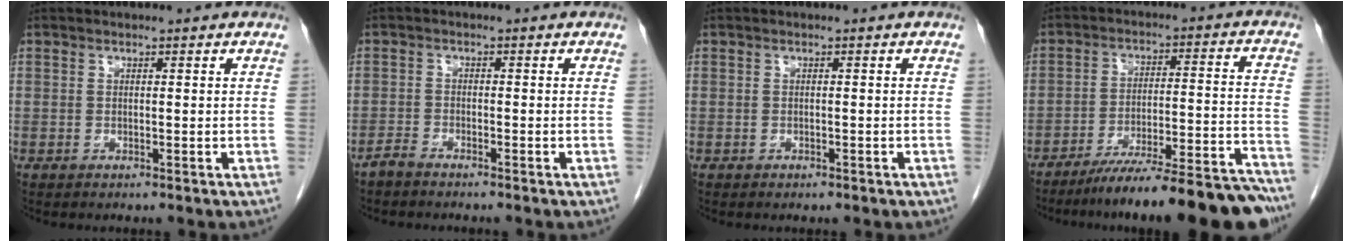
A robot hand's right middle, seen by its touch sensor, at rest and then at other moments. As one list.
[{"total": 1.9, "force": [-1.8, 0.3, 0.6], "torque": [-0.016, -0.002, -0.034]}, {"total": 0.0}, {"total": 18.7, "force": [-16.3, 0.5, 9.0], "torque": [-0.096, 0.015, -0.241]}]